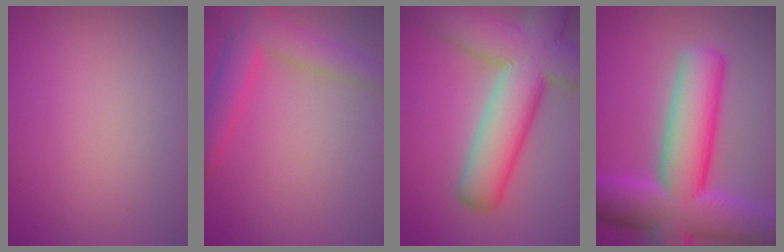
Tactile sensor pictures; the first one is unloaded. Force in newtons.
{"total": 5.1, "press": 5.0, "slide": 0.3}
{"total": 12.2, "press": 12.1, "slide": 0.6}
{"total": 13.5, "press": 13.5, "slide": 0.7}